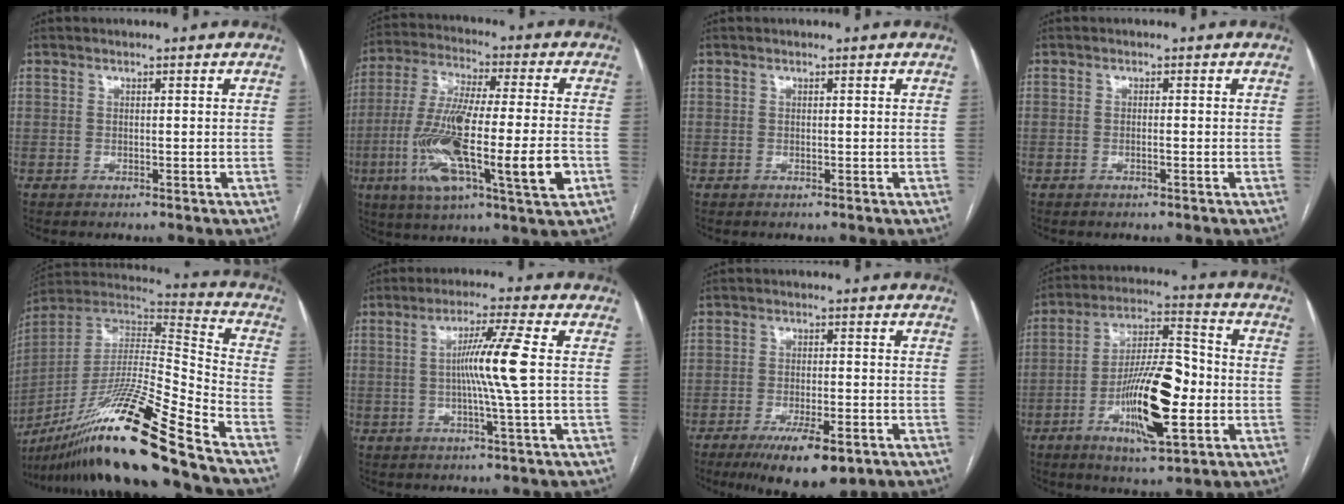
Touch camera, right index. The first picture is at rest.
{"total": 20.1, "force": [-5.4, 2.4, 19.2], "torque": [-0.350, -0.020, -0.091]}
{"total": 0.0}
{"total": 0.7, "force": [-0.3, 0.0, 0.6], "torque": [-0.014, 0.002, -0.001]}
{"total": 24.9, "force": [-17.8, -0.6, 17.4], "torque": [-0.329, -0.023, -0.331]}
{"total": 7.7, "force": [0.1, -1.6, 7.6], "torque": [-0.137, 0.002, 0.002]}
{"total": 9.7, "force": [-5.9, 2.7, 7.2], "torque": [-0.116, -0.014, -0.091]}
{"total": 15.5, "force": [-4.1, 3.7, 14.4], "torque": [-0.262, 0.005, -0.067]}